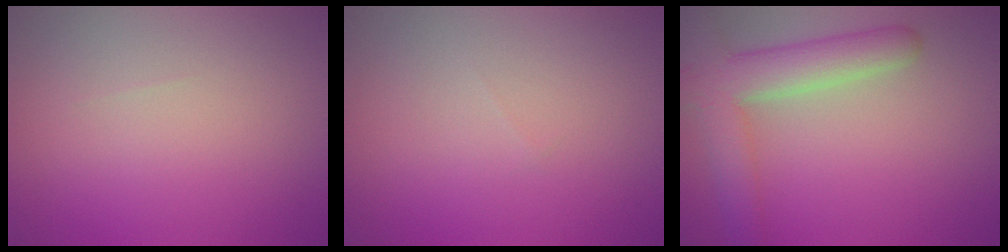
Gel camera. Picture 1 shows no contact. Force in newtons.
{"total": 0.0}
{"total": 5.9, "press": 5.9, "slide": 0.3}